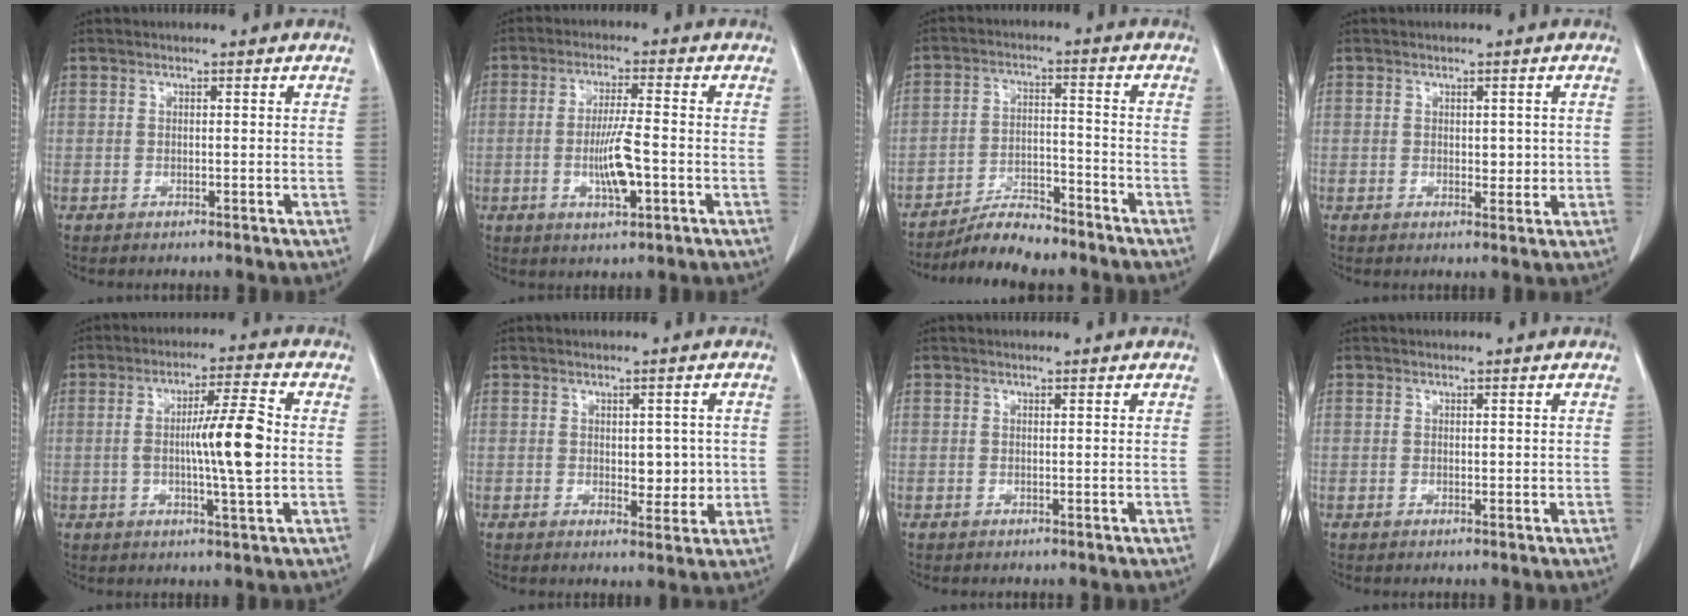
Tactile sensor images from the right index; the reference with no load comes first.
{"total": 6.8, "force": [-1.6, 0.8, 6.6], "torque": [-0.125, -0.005, -0.029]}
{"total": 7.0, "force": [-6.5, 1.2, 2.2], "torque": [-0.035, -0.003, -0.116]}
{"total": 2.4, "force": [0.2, 1.5, 1.9], "torque": [-0.019, -0.003, 0.007]}
{"total": 9.8, "force": [-0.3, 0.6, 9.8], "torque": [-0.160, 0.006, -0.010]}
{"total": 4.3, "force": [0.1, 2.4, 3.6], "torque": [-0.039, -0.002, 0.008]}
{"total": 0.0}
{"total": 0.7, "force": [0.2, 0.5, 0.5], "torque": [-0.004, -0.001, 0.003]}